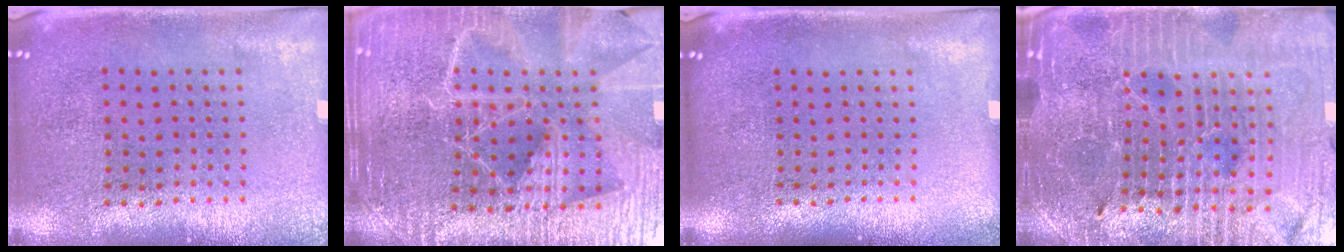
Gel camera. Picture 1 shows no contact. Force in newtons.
{"total": 5.1, "press": 4.6, "slide": 2.1}
{"total": 0.0}
{"total": 5.1, "press": 4.8, "slide": 1.7}